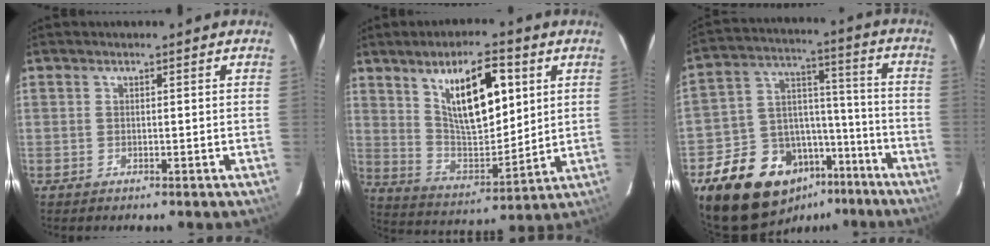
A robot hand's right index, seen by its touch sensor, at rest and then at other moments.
{"total": 15.9, "force": [6.6, 6.3, 13.0], "torque": [-0.215, 0.002, 0.130]}
{"total": 20.0, "force": [-12.9, 13.0, 8.2], "torque": [-0.182, 0.059, -0.176]}